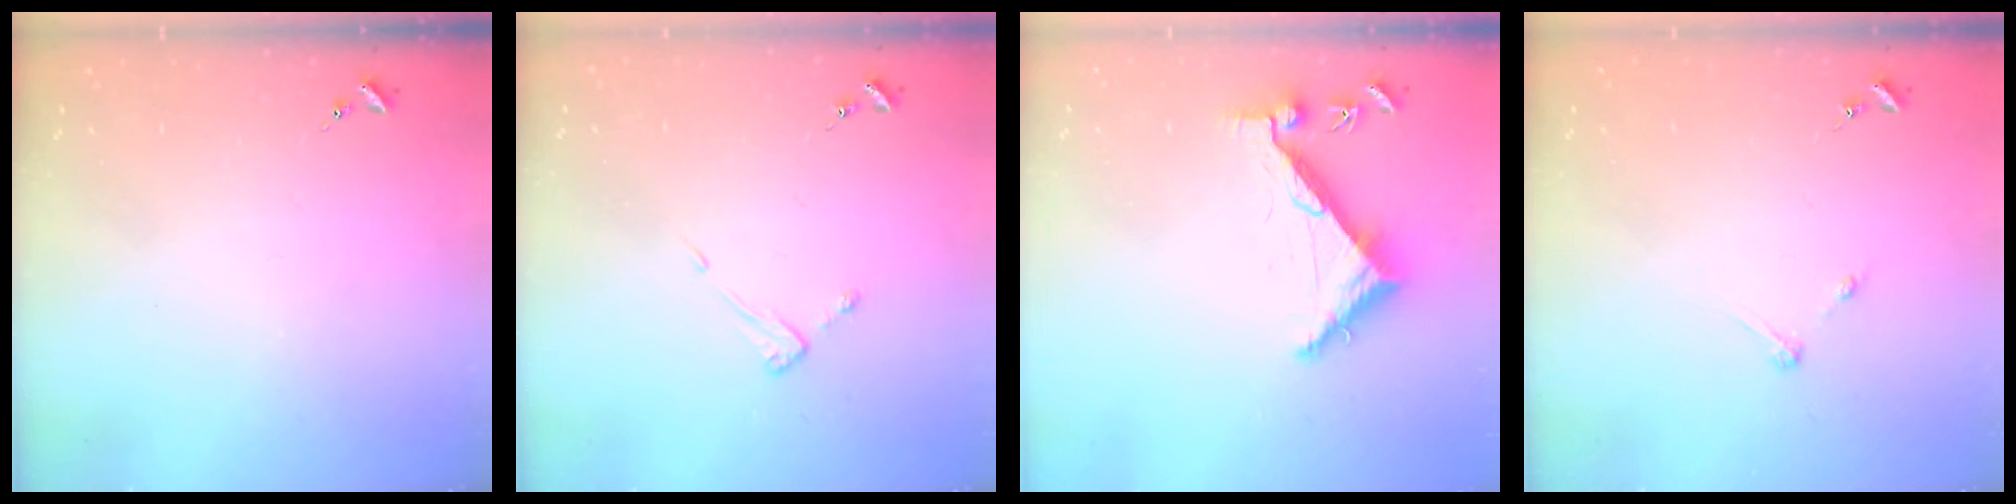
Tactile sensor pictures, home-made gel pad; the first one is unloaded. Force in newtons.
{"total": 4.1, "press": 4.0, "slide": 0.4}
{"total": 6.2, "press": 6.2, "slide": 0.7}
{"total": 2.7, "press": 2.7, "slide": 0.3}